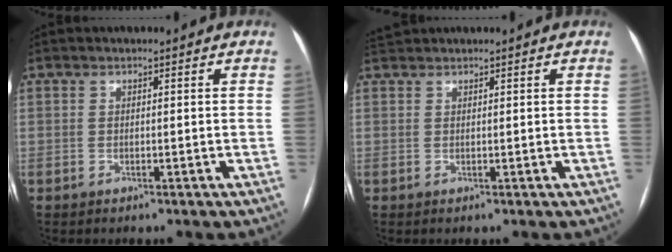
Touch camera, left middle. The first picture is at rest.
{"total": 1.4, "force": [1.4, -0.1, 0.1], "torque": [-0.009, 0.020, 0.035]}